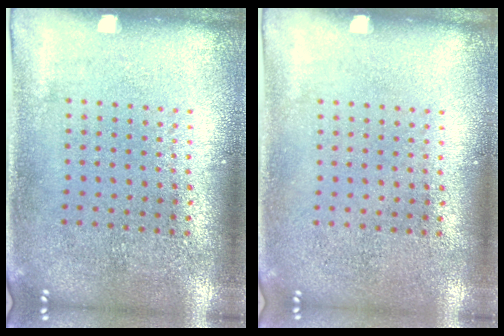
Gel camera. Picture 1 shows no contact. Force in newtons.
{"total": 0.0}